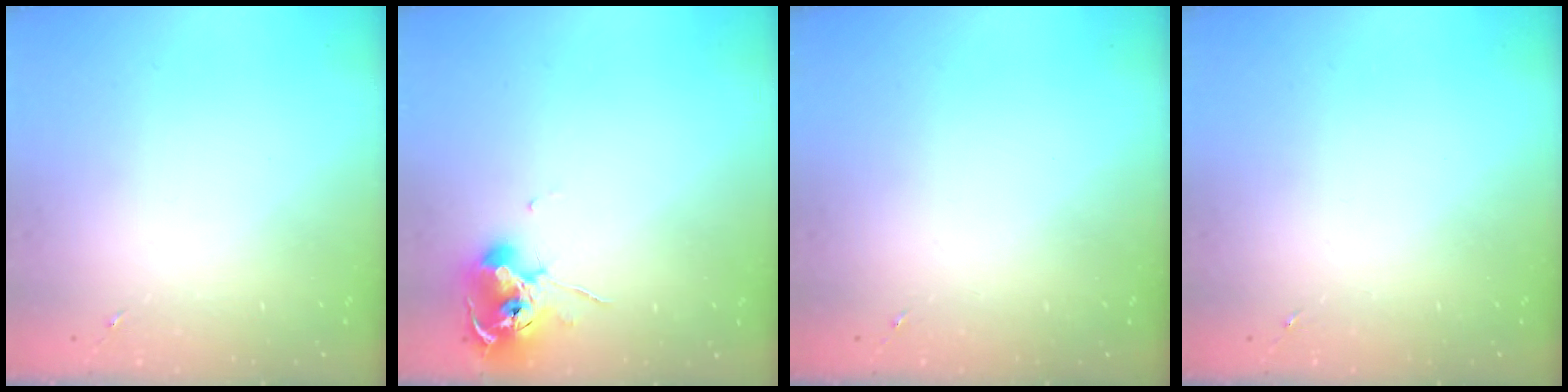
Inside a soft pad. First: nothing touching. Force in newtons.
{"total": 10.5, "press": 10.4, "slide": 1.4}
{"total": 0.0}
{"total": 0.0}